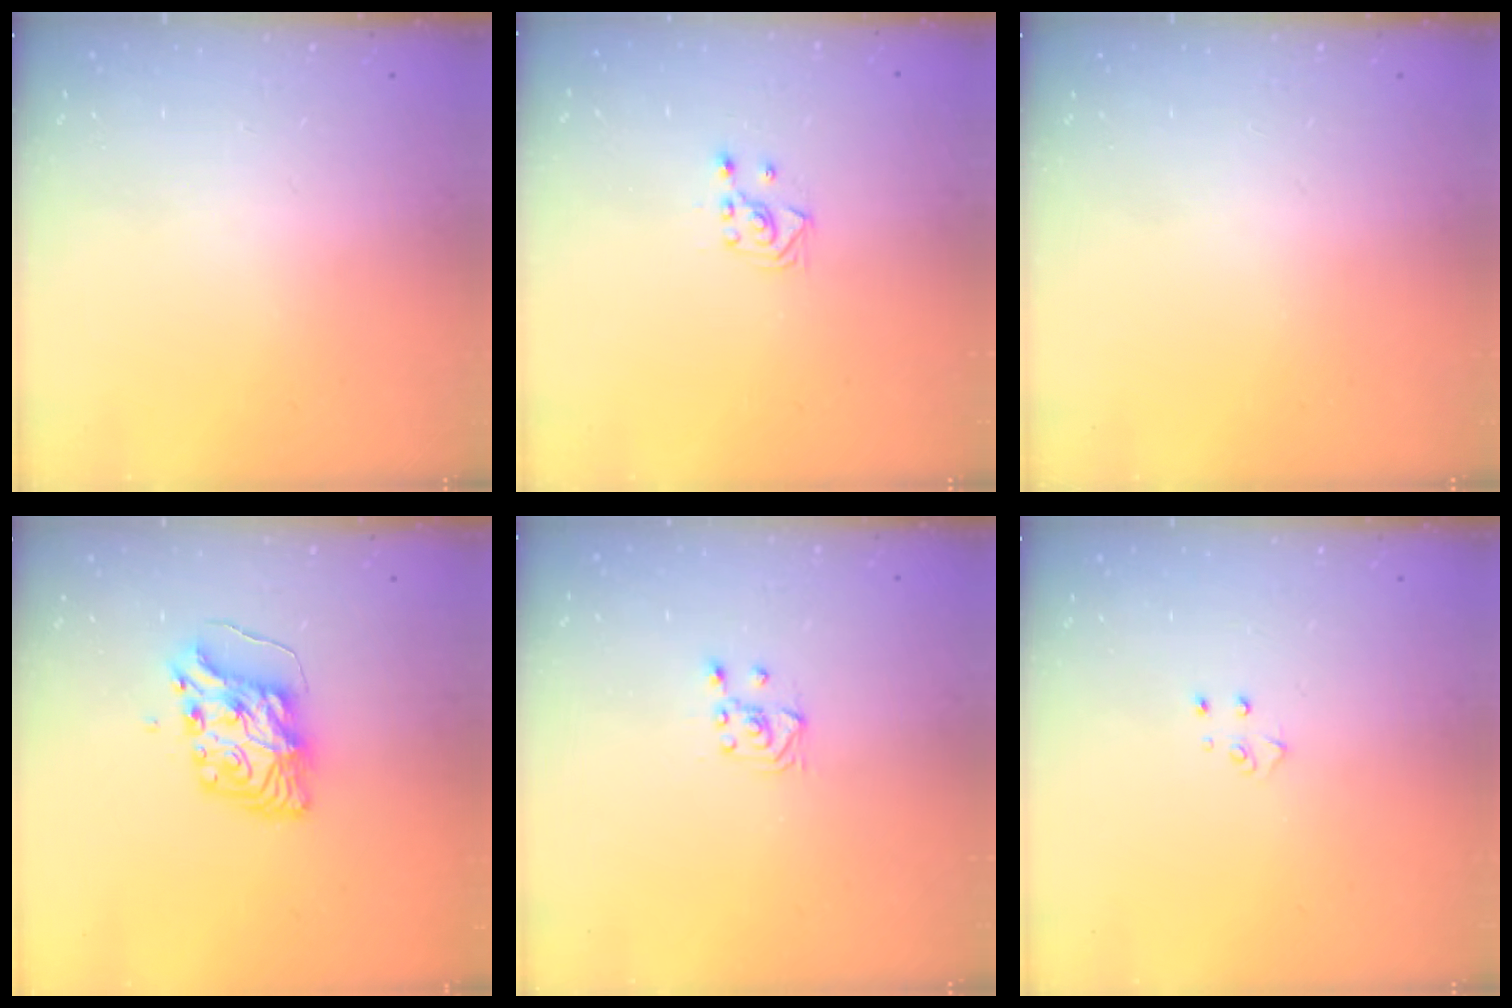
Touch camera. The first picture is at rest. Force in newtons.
{"total": 2.9, "press": 2.9, "slide": 0.3}
{"total": 0.0}
{"total": 9.2, "press": 9.1, "slide": 1.3}
{"total": 3.9, "press": 3.8, "slide": 0.7}
{"total": 4.5, "press": 4.4, "slide": 0.5}